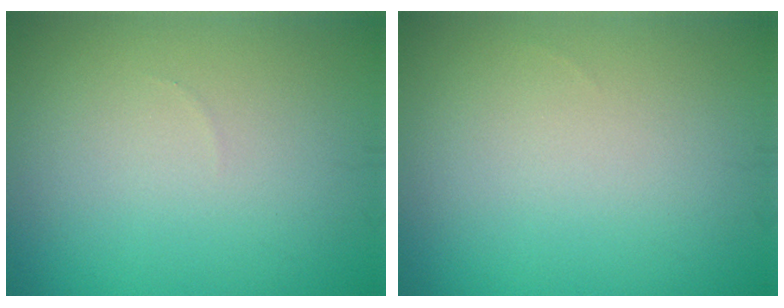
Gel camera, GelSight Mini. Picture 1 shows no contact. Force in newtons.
{"total": 0.0}